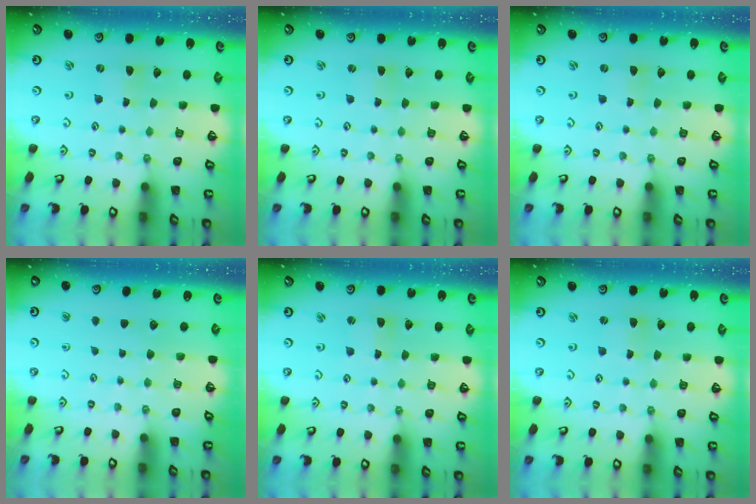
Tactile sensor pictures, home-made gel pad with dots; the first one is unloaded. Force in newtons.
{"total": 1.0, "press": 1.0, "slide": 0.1}
{"total": 0.0}
{"total": 0.0}
{"total": 0.9, "press": 0.9, "slide": 0.2}
{"total": 1.5, "press": 1.4, "slide": 0.2}